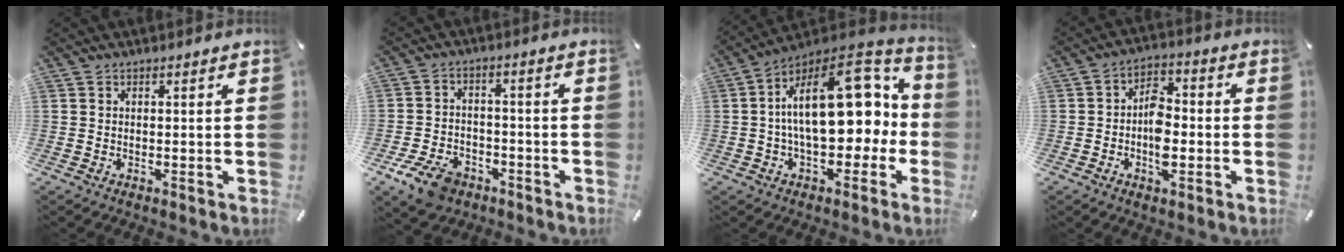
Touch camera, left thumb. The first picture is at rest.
{"total": 8.6, "force": [-5.3, 5.4, 4.1], "torque": [-0.085, 0.029, -0.097]}
{"total": 23.1, "force": [3.1, 13.1, 18.8], "torque": [-0.280, -0.016, 0.065]}
{"total": 7.4, "force": [-1.8, 4.4, 5.7], "torque": [-0.098, 0.010, -0.032]}